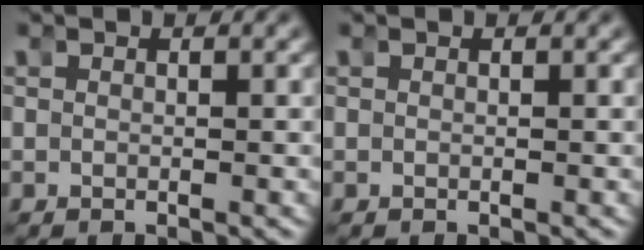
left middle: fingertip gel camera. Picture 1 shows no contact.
{"total": 0.0}